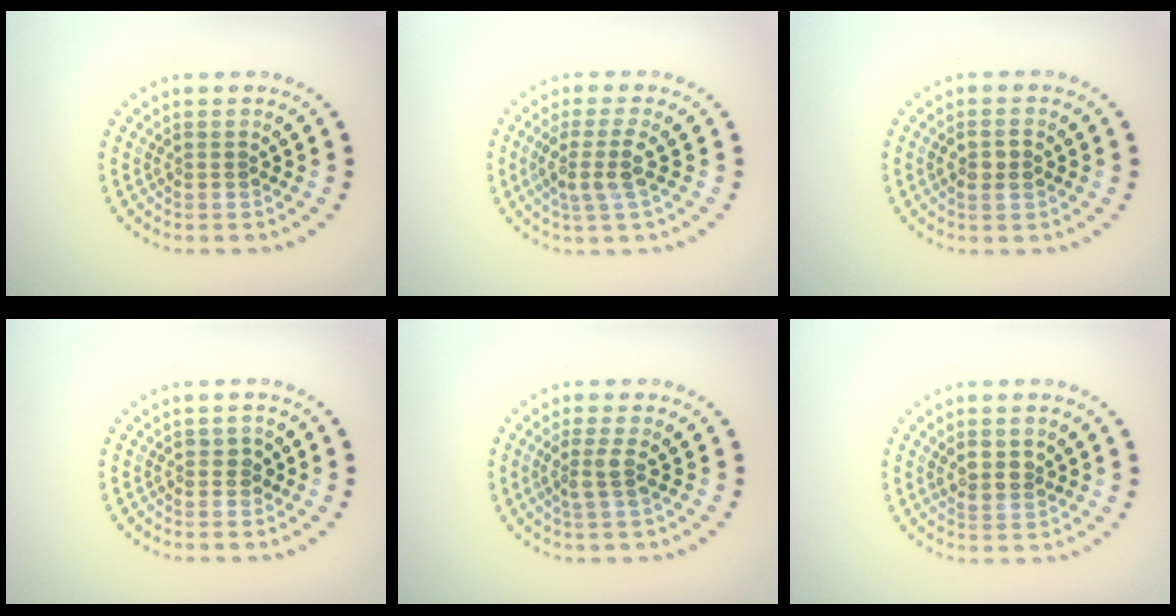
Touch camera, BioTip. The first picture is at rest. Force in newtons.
{"total": 2.8, "press": 2.2, "slide": 1.6}
{"total": 1.7, "press": 1.7, "slide": 0.2}
{"total": 0.8, "press": 0.8, "slide": 0.2}
{"total": 1.8, "press": 1.4, "slide": 1.1}
{"total": 2.1, "press": 2.0, "slide": 0.8}